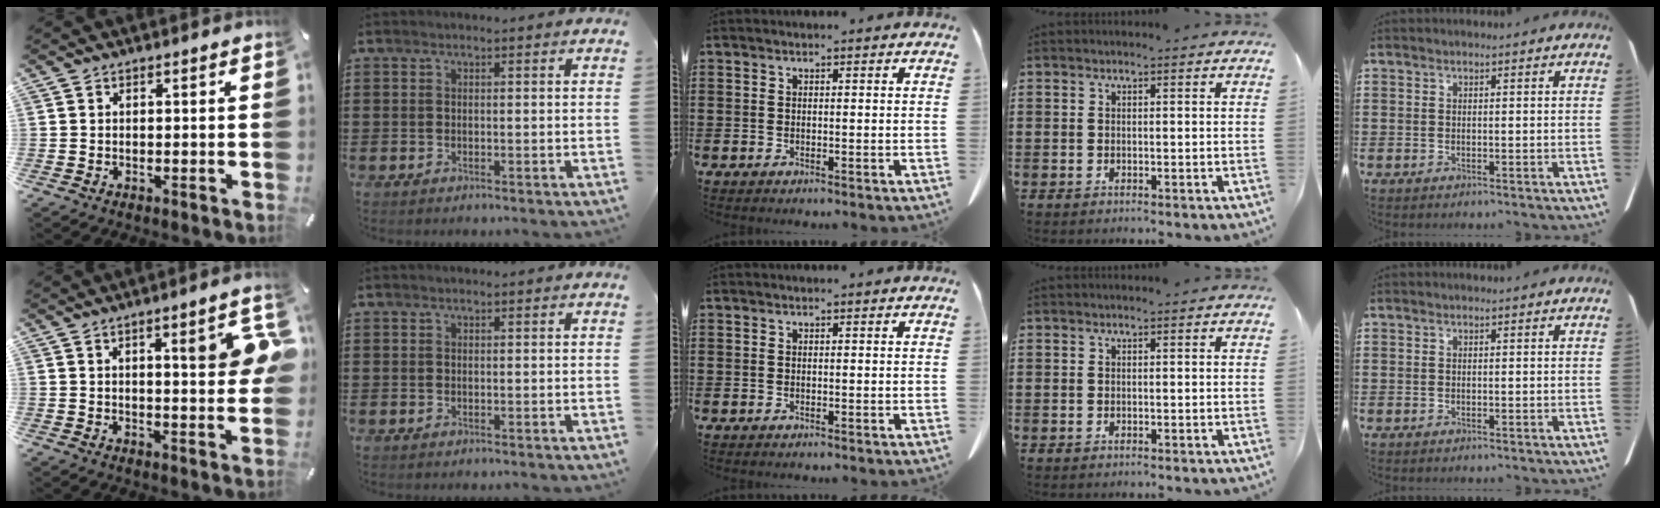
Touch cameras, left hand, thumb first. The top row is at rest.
{"thumb": {"total": 9.9, "force": [3.0, 2.2, 9.2], "torque": [-0.132, -0.009, 0.042]}}